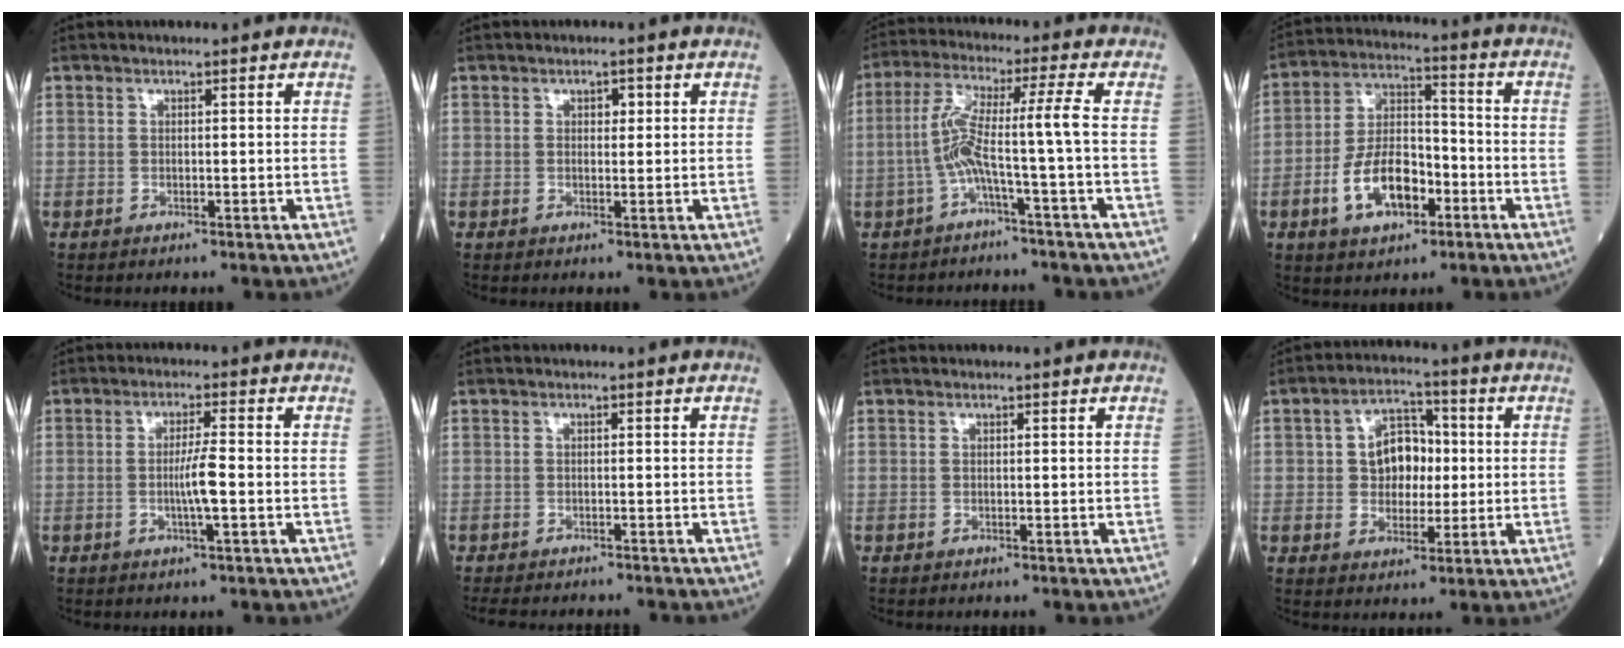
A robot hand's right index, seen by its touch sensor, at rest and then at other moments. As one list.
[{"total": 1.6, "force": [0.5, 0.8, 1.3], "torque": [-0.021, 0.003, 0.007]}, {"total": 7.3, "force": [-2.0, -1.6, 6.8], "torque": [-0.145, 0.031, -0.037]}, {"total": 11.2, "force": [-4.5, 5.7, 8.6], "torque": [-0.170, 0.014, -0.078]}, {"total": 4.3, "force": [-0.8, -0.2, 4.2], "torque": [-0.076, -0.005, -0.018]}, {"total": 7.9, "force": [-7.2, 2.0, 2.6], "torque": [-0.034, -0.007, -0.093]}, {"total": 0.0}, {"total": 7.6, "force": [0.7, 5.1, 5.5], "torque": [-0.095, 0.021, 0.013]}]